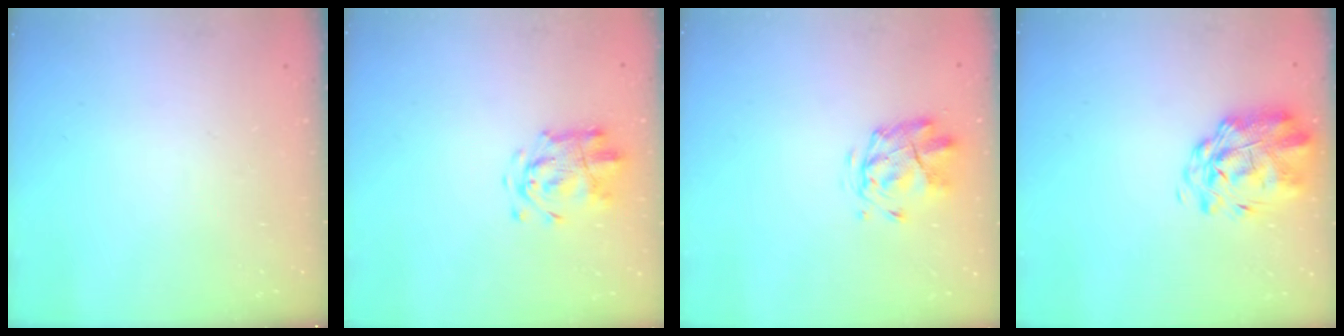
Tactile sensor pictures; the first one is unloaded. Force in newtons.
{"total": 4.1, "press": 3.9, "slide": 1.1}
{"total": 2.7, "press": 2.4, "slide": 1.2}
{"total": 3.2, "press": 2.8, "slide": 1.6}